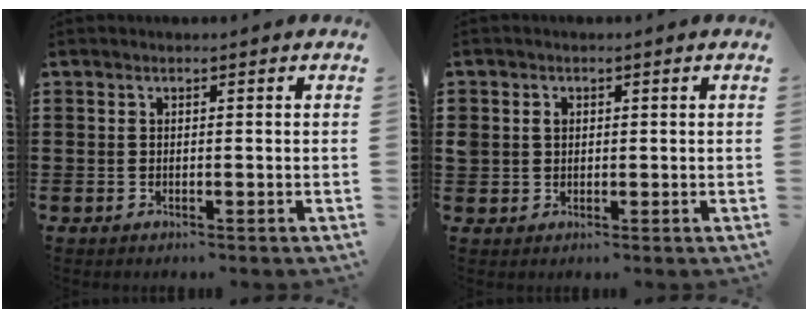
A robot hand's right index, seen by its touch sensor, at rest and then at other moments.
{"total": 1.7, "force": [0.4, 1.6, 0.5], "torque": [-0.015, 0.011, 0.007]}